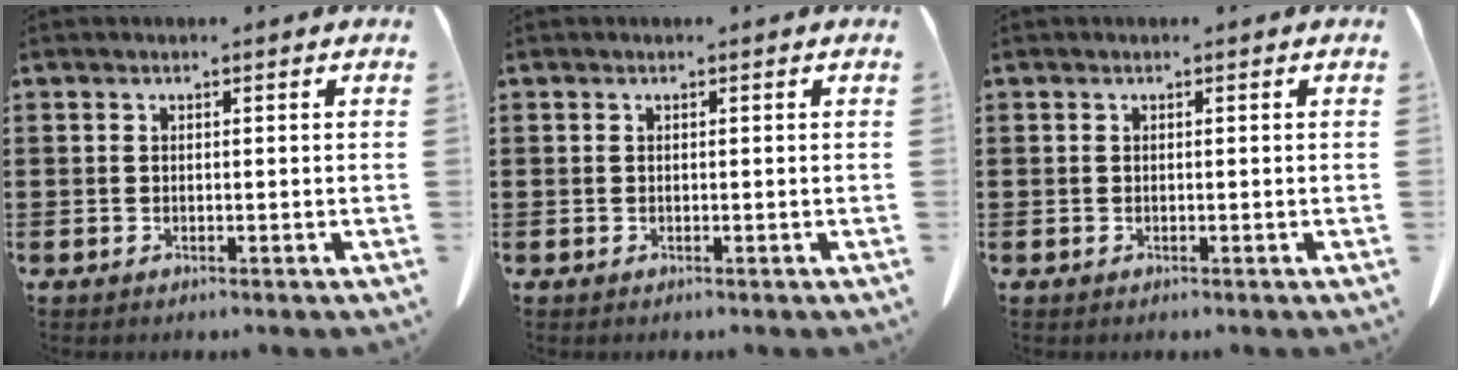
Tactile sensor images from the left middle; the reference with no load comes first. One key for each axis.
{"total": 0.0}
{"total": 0.0}